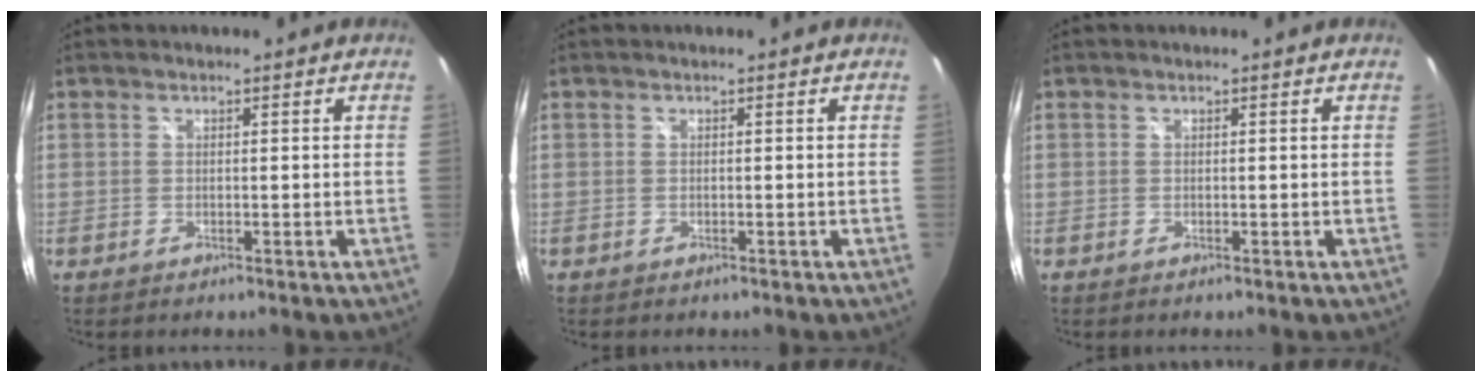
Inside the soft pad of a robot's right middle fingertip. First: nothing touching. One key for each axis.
{"total": 0.0}
{"total": 0.0}